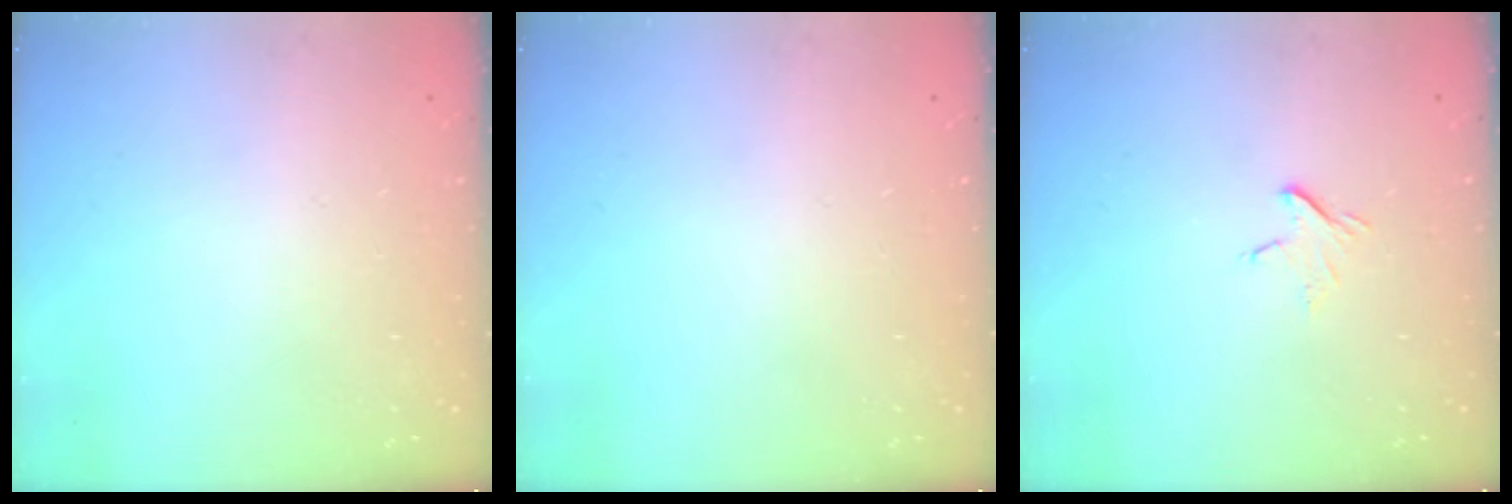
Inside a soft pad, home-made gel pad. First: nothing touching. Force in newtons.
{"total": 0.0}
{"total": 3.4, "press": 3.4, "slide": 0.3}